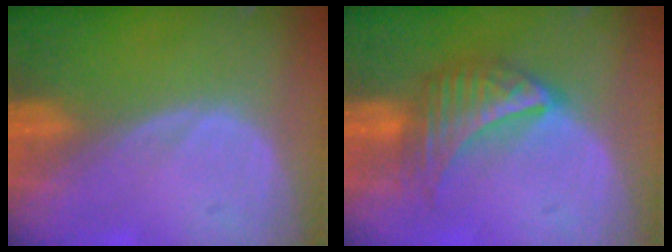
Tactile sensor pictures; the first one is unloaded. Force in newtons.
{"total": 7.4, "press": 6.6, "slide": 3.5}